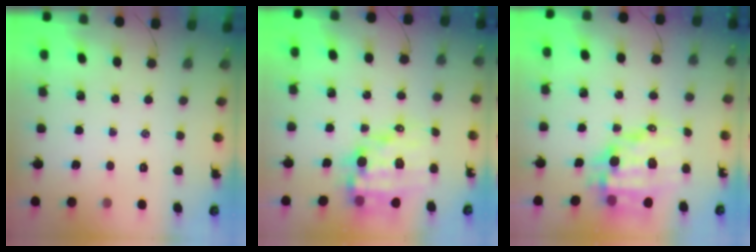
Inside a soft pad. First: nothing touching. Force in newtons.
{"total": 13.4, "press": 13.0, "slide": 3.4}
{"total": 13.5, "press": 13.1, "slide": 3.5}